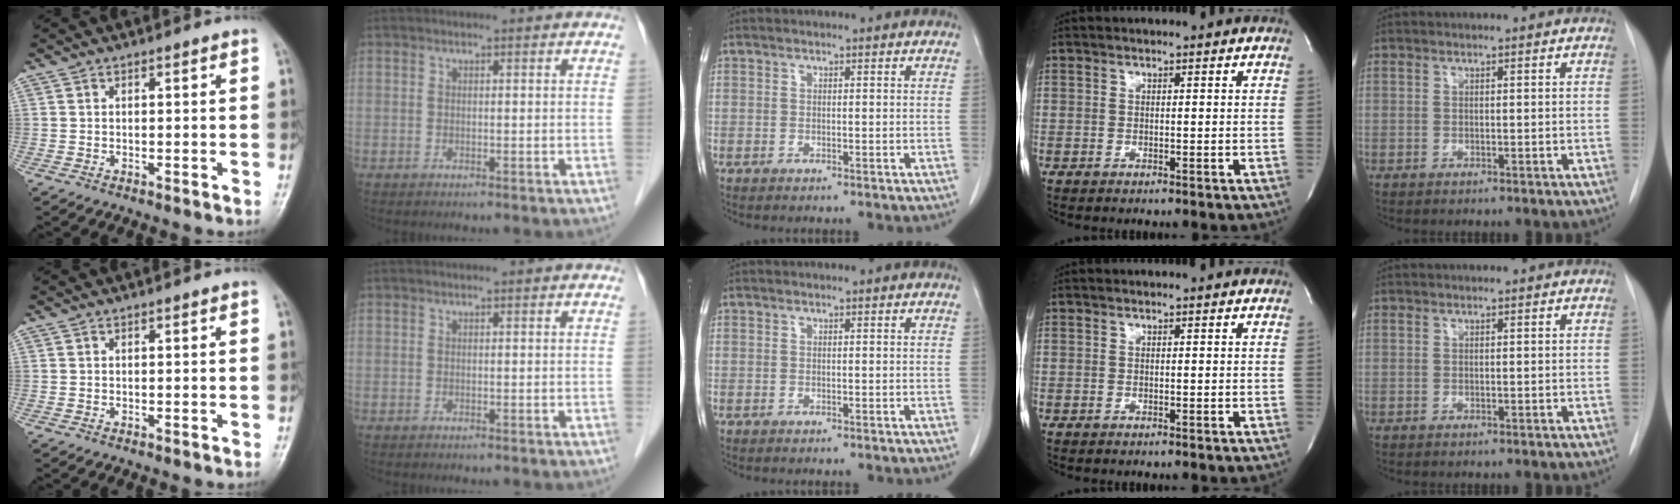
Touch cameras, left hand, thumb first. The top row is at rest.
{}